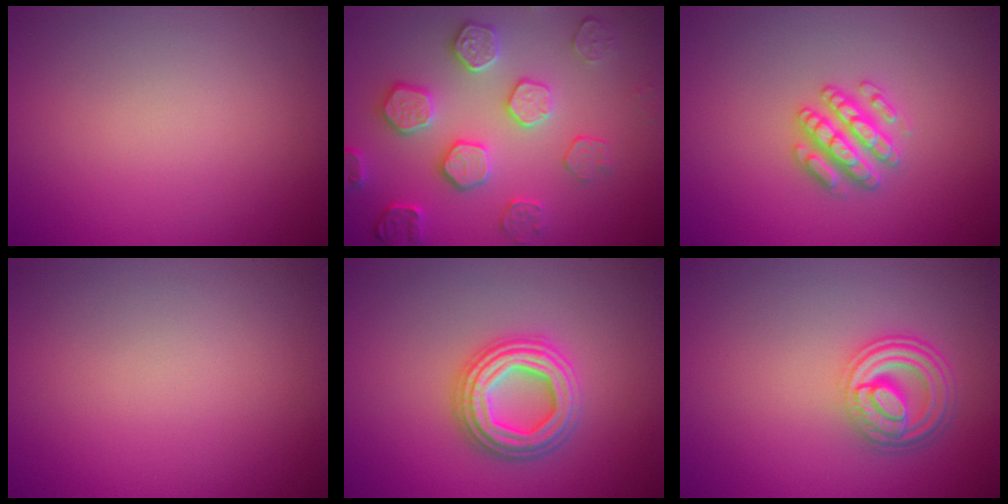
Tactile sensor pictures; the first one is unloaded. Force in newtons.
{"total": 4.6, "press": 4.3, "slide": 1.7}
{"total": 3.0, "press": 2.9, "slide": 0.6}
{"total": 0.0}
{"total": 4.1, "press": 4.0, "slide": 0.7}
{"total": 4.7, "press": 3.5, "slide": 3.1}